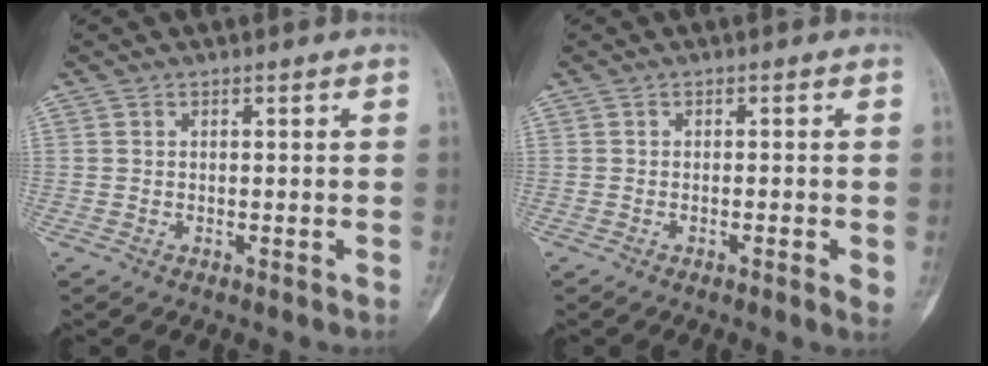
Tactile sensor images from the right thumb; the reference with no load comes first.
{"total": 2.2, "force": [-0.6, 0.4, 2.1], "torque": [-0.035, -0.003, -0.010]}